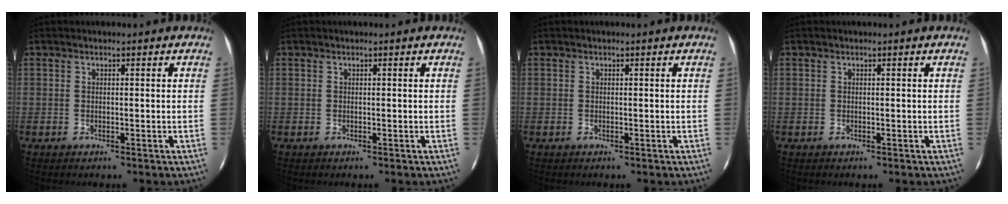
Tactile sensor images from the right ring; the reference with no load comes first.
{"total": 0.0}
{"total": 0.0}
{"total": 0.0}